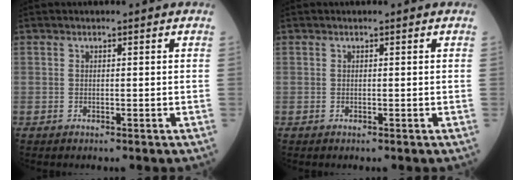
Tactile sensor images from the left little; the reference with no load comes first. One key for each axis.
{"total": 0.0}